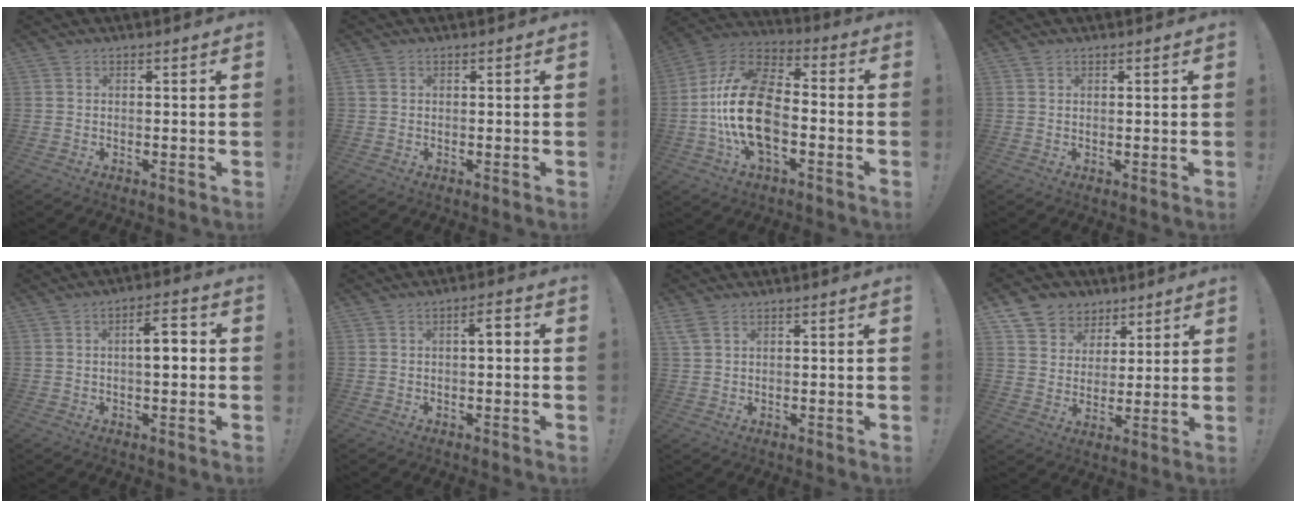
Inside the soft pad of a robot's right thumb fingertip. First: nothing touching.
{"total": 1.4, "force": [0.6, 1.1, 0.7], "torque": [-0.012, 0.004, 0.011]}
{"total": 21.2, "force": [-4.1, 11.9, 17.0], "torque": [-0.329, 0.033, -0.063]}
{"total": 0.7, "force": [0.5, 0.3, 0.3], "torque": [-0.008, 0.001, 0.011]}
{"total": 6.9, "force": [0.0, 2.6, 6.4], "torque": [-0.088, 0.006, -0.008]}
{"total": 3.5, "force": [0.1, 1.1, 3.4], "torque": [-0.053, 0.006, -0.005]}
{"total": 2.8, "force": [1.6, 1.4, 1.8], "torque": [-0.040, 0.000, 0.032]}
{"total": 8.0, "force": [4.3, 6.7, 0.7], "torque": [-0.009, -0.036, 0.089]}